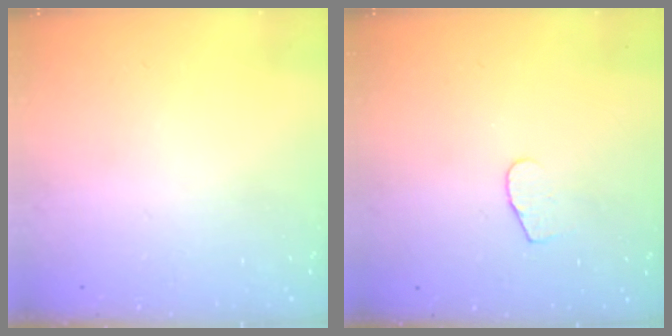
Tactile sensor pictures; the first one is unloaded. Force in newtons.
{"total": 4.6, "press": 4.6, "slide": 0.4}